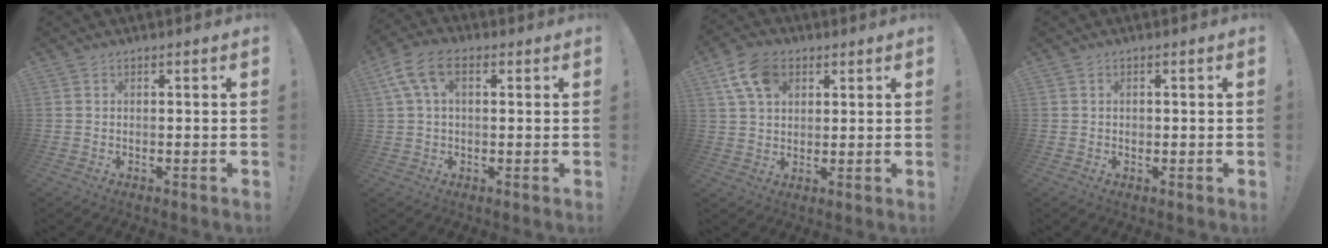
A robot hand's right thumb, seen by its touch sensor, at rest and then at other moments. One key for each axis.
{"total": 9.0, "fx": 2.8, "fy": 5.3, "fz": 6.7, "tx": -0.131, "ty": 0.009, "tz": 0.058}
{"total": 10.9, "fx": 4.7, "fy": 7.3, "fz": 6.6, "tx": -0.123, "ty": 0.000, "tz": 0.092}
{"total": 0.6, "fx": -0.1, "fy": 0.6, "fz": 0.1, "tx": 0.000, "ty": 0.003, "tz": -0.002}